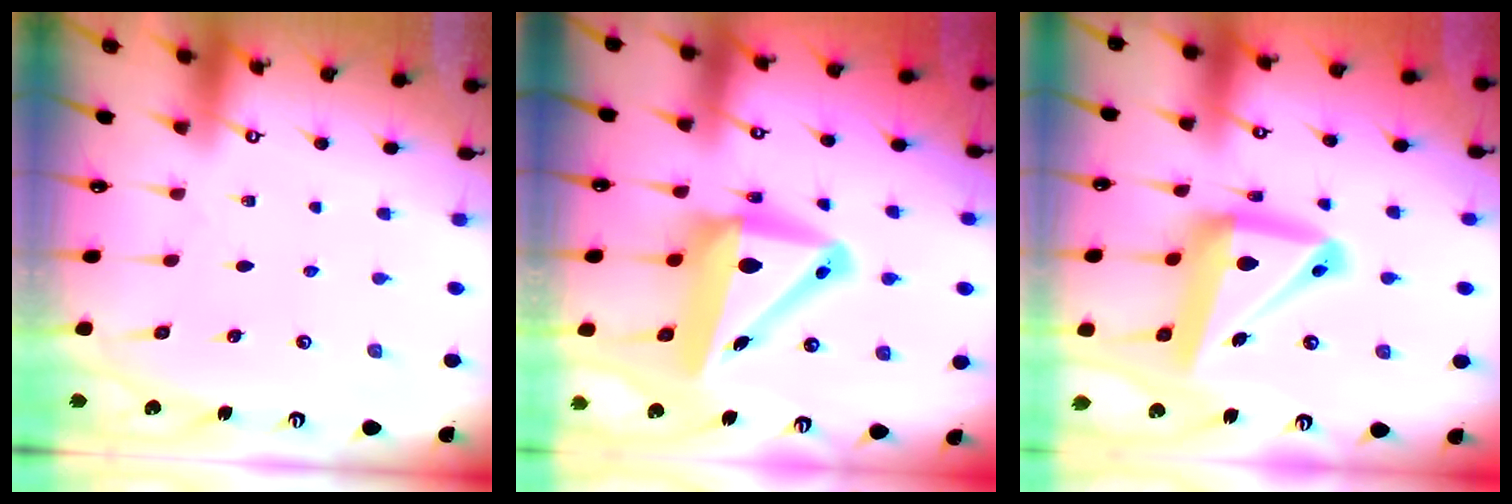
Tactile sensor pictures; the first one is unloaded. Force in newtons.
{"total": 13.6, "press": 13.3, "slide": 2.6}
{"total": 18.0, "press": 17.8, "slide": 2.3}